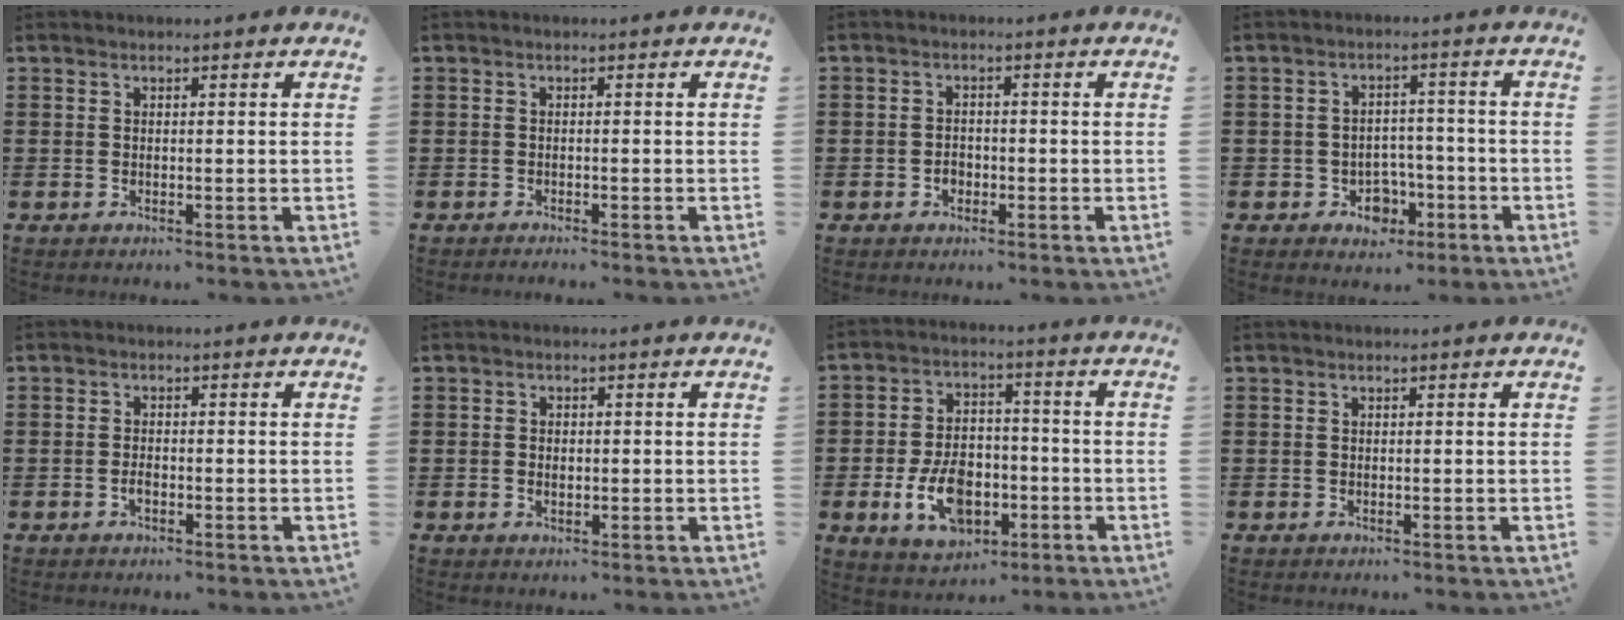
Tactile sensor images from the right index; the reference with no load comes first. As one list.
[{"total": 0.6, "force": [-0.6, 0.0, 0.2], "torque": [-0.005, -0.002, -0.012]}, {"total": 1.7, "force": [-0.7, 1.4, 0.7], "torque": [-0.018, 0.001, -0.015]}, {"total": 4.6, "force": [-2.2, 3.5, 1.9], "torque": [-0.033, 0.006, -0.043]}, {"total": 1.4, "force": [-0.6, 0.8, 0.9], "torque": [-0.019, -0.003, -0.011]}, {"total": 1.0, "force": [-0.2, 0.6, 0.8], "torque": [-0.016, 0.001, -0.004]}, {"total": 9.7, "force": [-3.0, 6.3, 6.8], "torque": [-0.131, 0.003, -0.057]}, {"total": 0.0}]